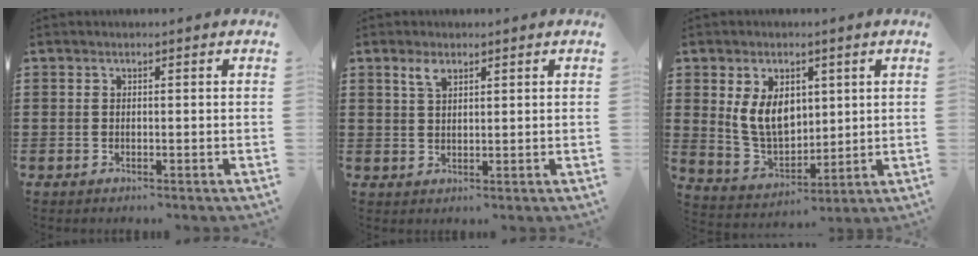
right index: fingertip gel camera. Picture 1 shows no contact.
{"total": 2.5, "force": [1.6, 1.0, 1.5], "torque": [-0.034, 0.004, 0.030]}
{"total": 8.2, "force": [2.2, 5.7, 5.5], "torque": [-0.126, 0.009, 0.039]}